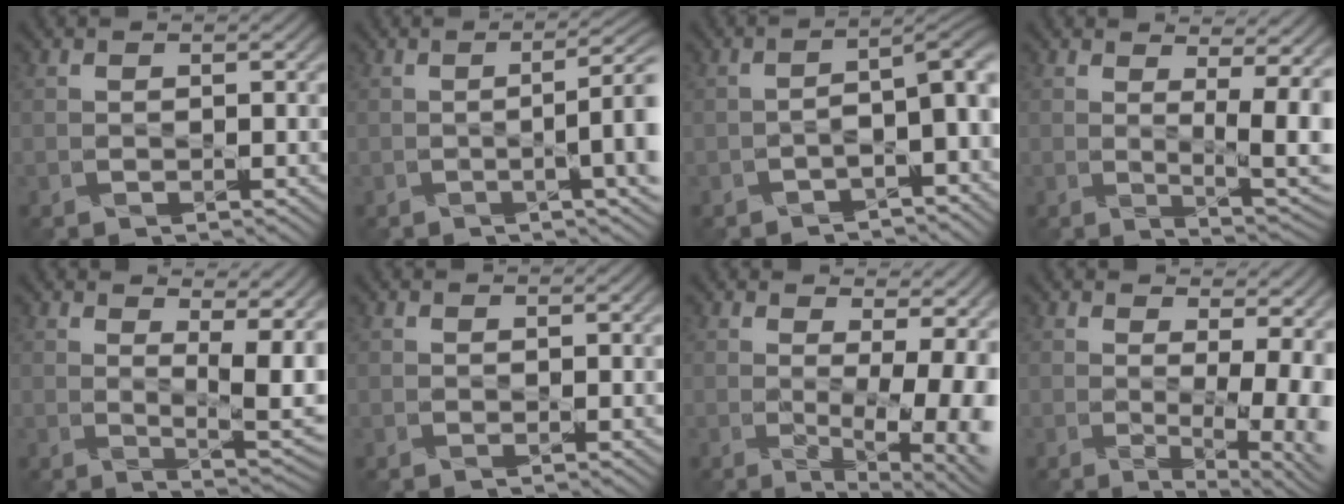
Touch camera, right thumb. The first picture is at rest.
{"total": 7.0, "force": [-0.6, 1.3, 6.9], "torque": [-0.095, 0.007, -0.006]}
{"total": 4.7, "force": [-2.3, 1.2, 3.9], "torque": [-0.058, 0.006, -0.037]}
{"total": 7.4, "force": [1.7, 3.2, 6.5], "torque": [-0.093, 0.002, 0.034]}
{"total": 8.2, "force": [3.2, 3.5, 6.7], "torque": [-0.102, 0.002, 0.055]}
{"total": 0.7, "force": [0.1, 0.3, 0.6], "torque": [-0.014, 0.001, 0.001]}
{"total": 10.4, "force": [-0.1, 4.8, 9.2], "torque": [-0.122, -0.008, 0.019]}
{"total": 8.8, "force": [0.2, 4.2, 7.7], "torque": [-0.096, -0.004, 0.020]}